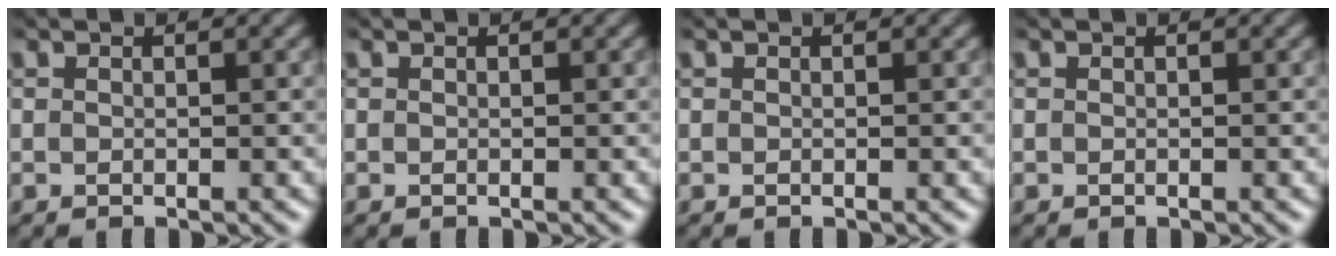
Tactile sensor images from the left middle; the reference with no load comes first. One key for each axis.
{"total": 0.0}
{"total": 0.0}
{"total": 0.0}